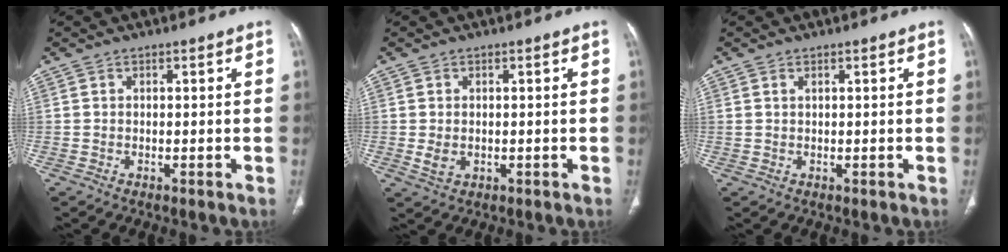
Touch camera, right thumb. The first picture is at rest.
{"total": 2.7, "force": [-0.2, 1.9, 1.9], "torque": [-0.037, -0.002, 0.002]}
{"total": 0.8, "force": [0.5, 0.3, 0.5], "torque": [-0.011, 0.003, 0.012]}